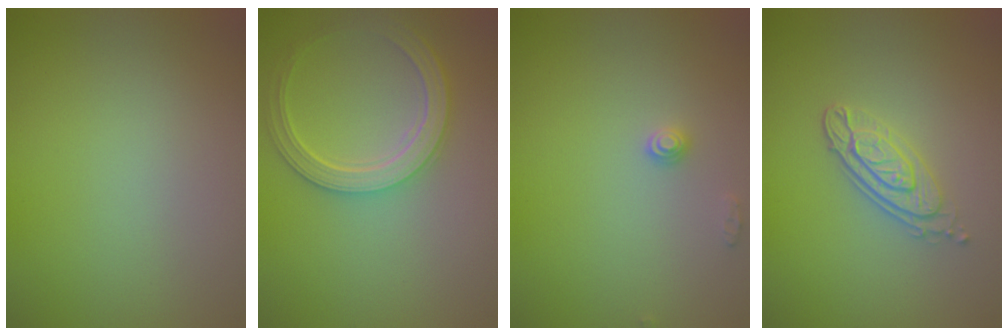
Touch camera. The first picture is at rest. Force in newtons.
{"total": 4.5, "press": 4.0, "slide": 2.0}
{"total": 1.0, "press": 1.0, "slide": 0.1}
{"total": 3.3, "press": 2.7, "slide": 1.9}